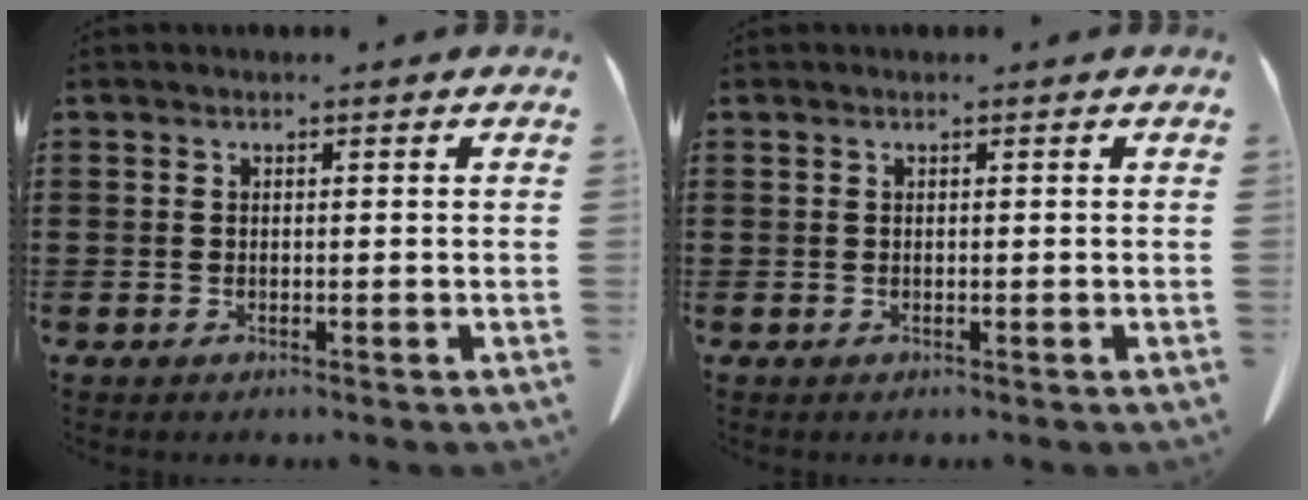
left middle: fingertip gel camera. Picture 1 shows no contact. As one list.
[{"total": 0.0}]